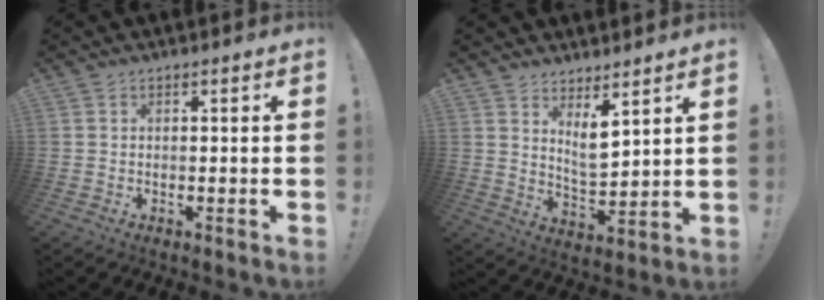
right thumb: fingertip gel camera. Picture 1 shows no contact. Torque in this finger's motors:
{"motor_torque": [0.19, 1.19, 0.13, 0.06, 0.01]}